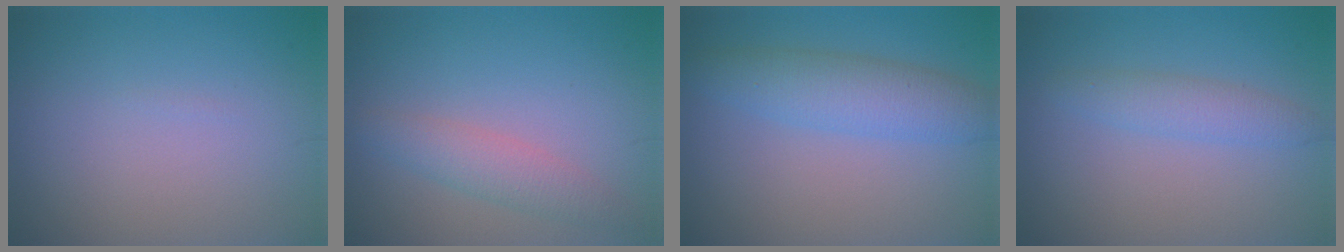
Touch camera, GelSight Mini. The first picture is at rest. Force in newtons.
{"total": 2.7, "press": 2.6, "slide": 0.2}
{"total": 4.2, "press": 4.2, "slide": 0.1}
{"total": 2.2, "press": 2.2, "slide": 0.1}